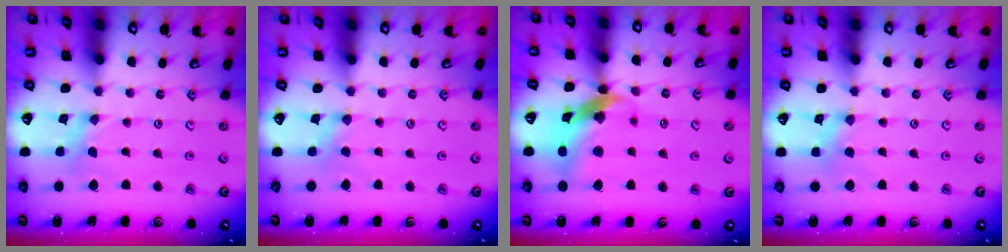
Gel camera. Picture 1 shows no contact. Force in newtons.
{"total": 0.0}
{"total": 14.4, "press": 14.3, "slide": 2.0}
{"total": 2.1, "press": 2.1, "slide": 0.4}